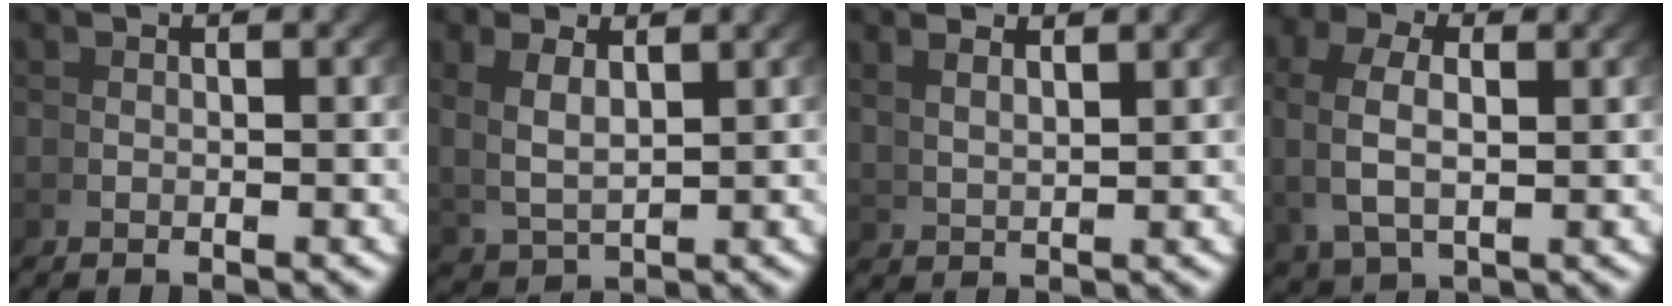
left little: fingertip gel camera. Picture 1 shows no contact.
{"total": 3.3, "force": [1.7, 1.7, 2.3], "torque": [-0.053, -0.006, 0.042]}
{"total": 2.8, "force": [2.6, -0.2, 1.1], "torque": [-0.011, 0.004, 0.054]}
{"total": 3.6, "force": [1.2, 1.8, 2.9], "torque": [-0.071, -0.002, 0.032]}